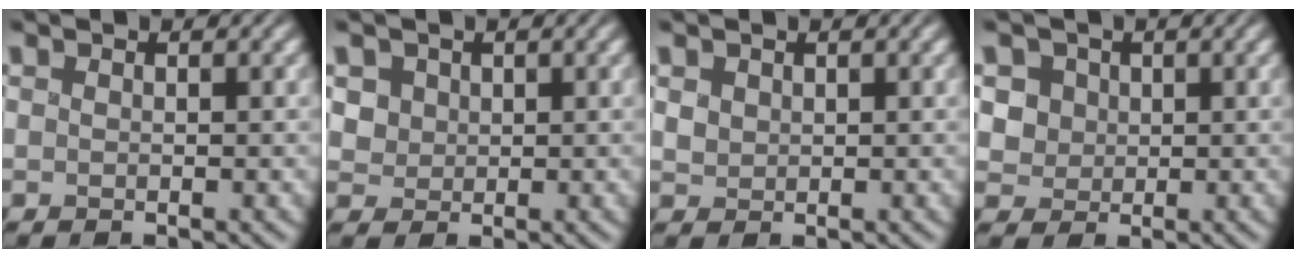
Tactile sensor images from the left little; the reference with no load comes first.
{"total": 2.0, "force": [0.4, 1.9, 0.6], "torque": [-0.018, -0.010, 0.016]}
{"total": 1.3, "force": [0.4, 1.1, 0.5], "torque": [-0.012, 0.000, 0.010]}
{"total": 3.7, "force": [0.7, 3.3, 1.4], "torque": [-0.040, 0.002, 0.016]}